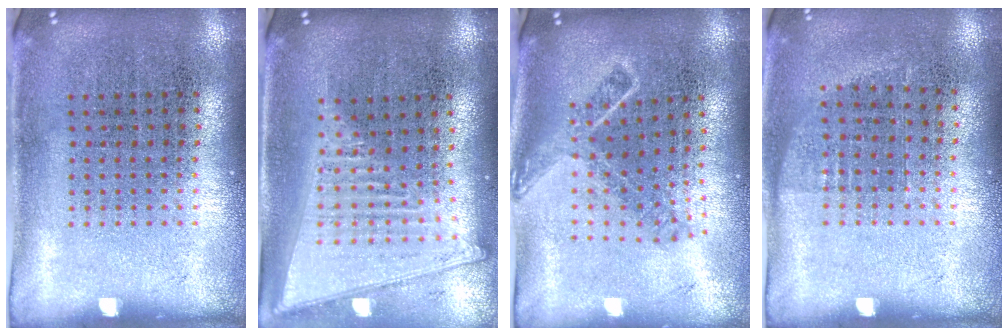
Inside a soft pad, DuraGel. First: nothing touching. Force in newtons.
{"total": 2.0, "press": 1.7, "slide": 1.0}
{"total": 1.8, "press": 1.3, "slide": 1.2}
{"total": 0.6, "press": 0.6, "slide": 0.2}